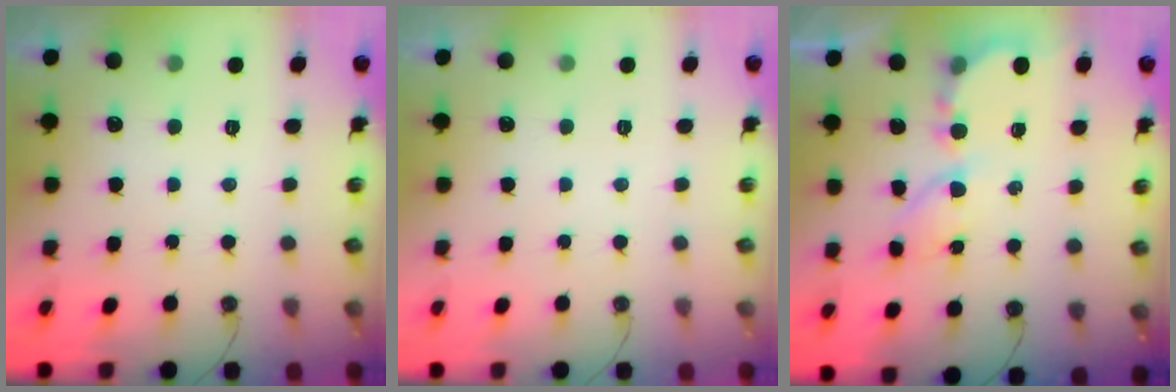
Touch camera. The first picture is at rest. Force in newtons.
{"total": 0.0}
{"total": 6.2, "press": 6.2, "slide": 0.6}